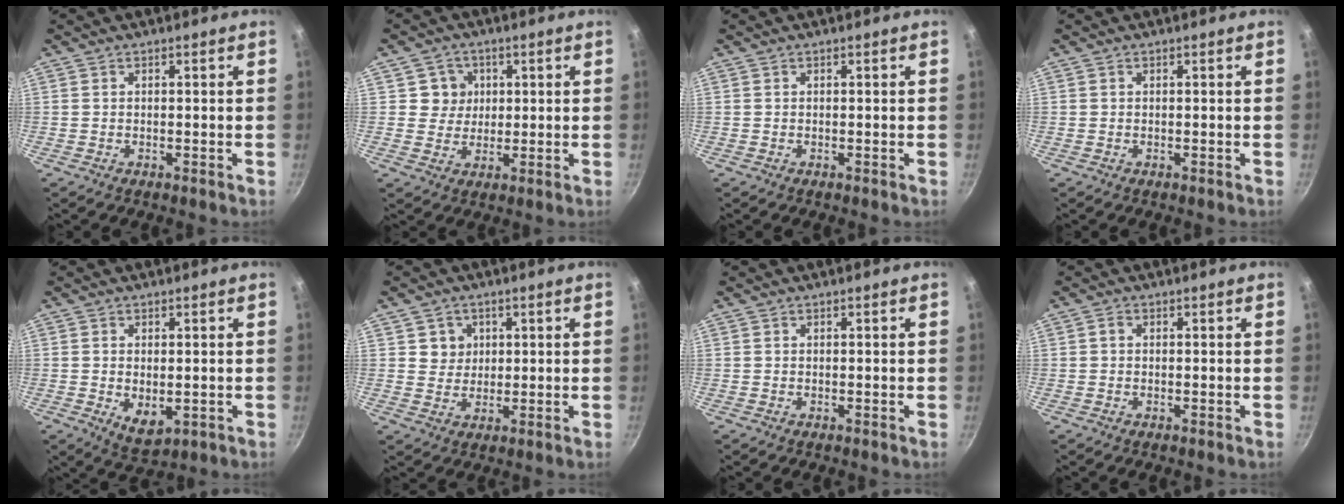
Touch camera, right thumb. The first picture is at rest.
{"total": 5.1, "force": [1.4, 4.8, 0.8], "torque": [0.024, -0.001, 0.020]}
{"total": 0.0}
{"total": 0.0}
{"total": 5.7, "force": [-0.6, 3.3, 4.6], "torque": [-0.069, -0.015, 0.001]}
{"total": 4.2, "force": [1.3, 3.9, 0.8], "torque": [0.016, 0.001, 0.021]}
{"total": 0.0}
{"total": 0.9, "force": [0.0, 0.7, 0.5], "torque": [-0.009, 0.006, 0.000]}